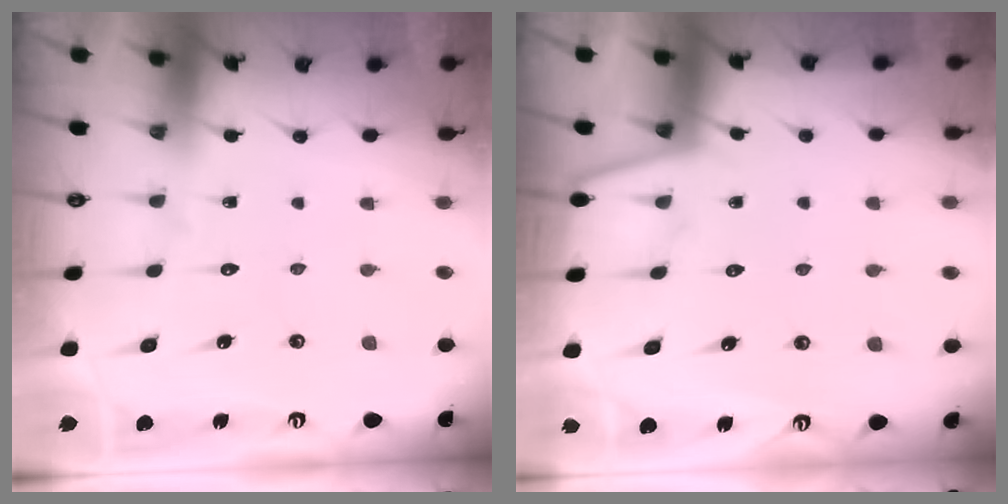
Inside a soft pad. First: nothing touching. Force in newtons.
{"total": 2.3, "press": 2.3, "slide": 0.3}